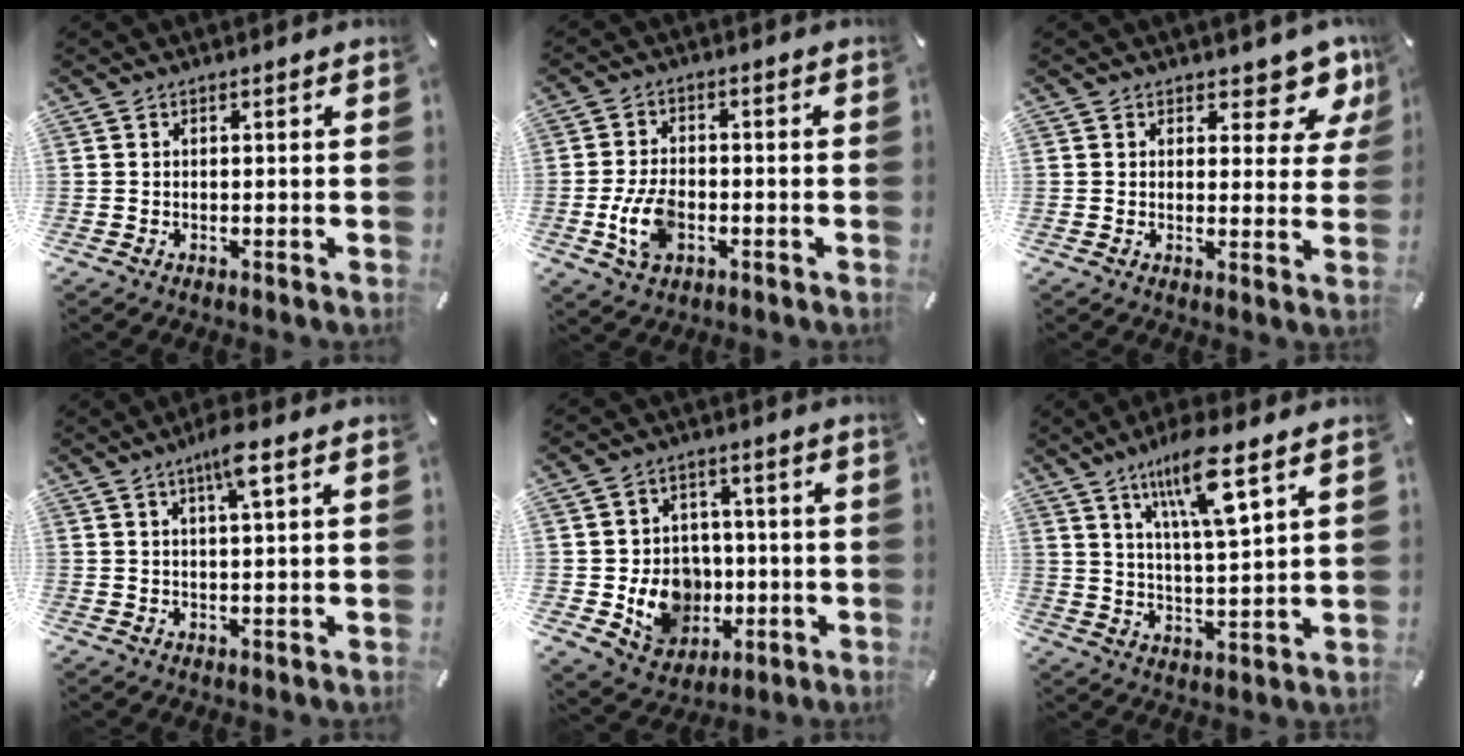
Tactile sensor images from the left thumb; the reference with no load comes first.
{"total": 8.8, "force": [-2.4, 5.6, 6.2], "torque": [-0.137, 0.009, -0.043]}
{"total": 8.2, "force": [6.0, 3.9, 3.8], "torque": [-0.021, -0.051, 0.099]}
{"total": 5.6, "force": [2.7, 0.7, 4.8], "torque": [-0.091, -0.001, 0.043]}
{"total": 12.5, "force": [-2.0, 11.4, 4.8], "torque": [-0.081, 0.013, -0.020]}
{"total": 12.5, "force": [7.6, 2.5, 9.6], "torque": [-0.178, -0.022, 0.129]}